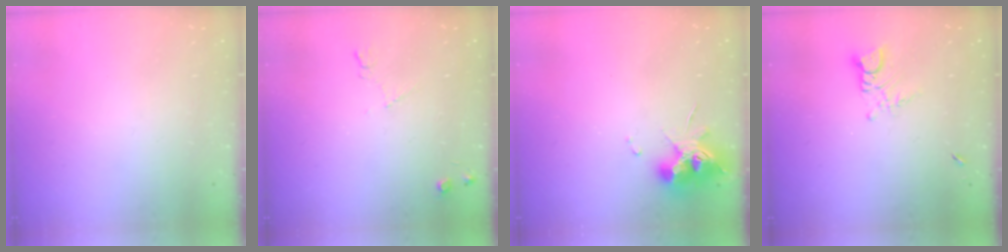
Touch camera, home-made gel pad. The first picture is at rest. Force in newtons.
{"total": 5.3, "press": 5.2, "slide": 1.1}
{"total": 11.2, "press": 11.1, "slide": 0.6}
{"total": 2.8, "press": 2.8, "slide": 0.3}